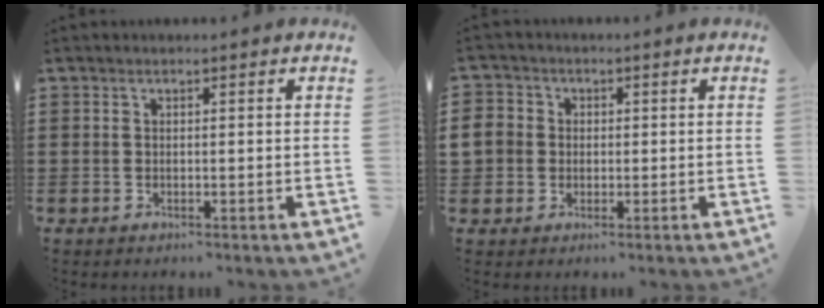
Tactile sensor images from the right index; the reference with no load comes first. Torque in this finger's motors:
{"motor_torque": [0.50, 0.09, 0.08, 0.04]}